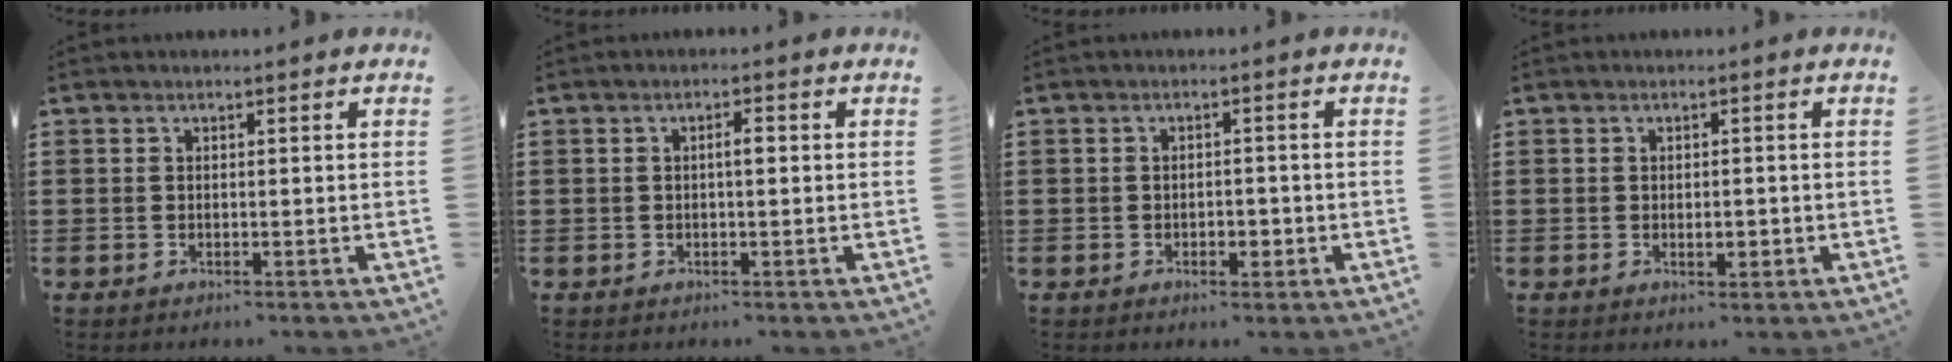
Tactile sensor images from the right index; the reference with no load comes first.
{"total": 2.2, "force": [0.0, 0.7, 2.1], "torque": [-0.040, 0.003, -0.002]}
{"total": 1.9, "force": [-0.9, 1.0, 1.4], "torque": [-0.028, 0.000, -0.019]}
{"total": 2.1, "force": [-0.4, 1.0, 1.8], "torque": [-0.035, 0.000, -0.006]}